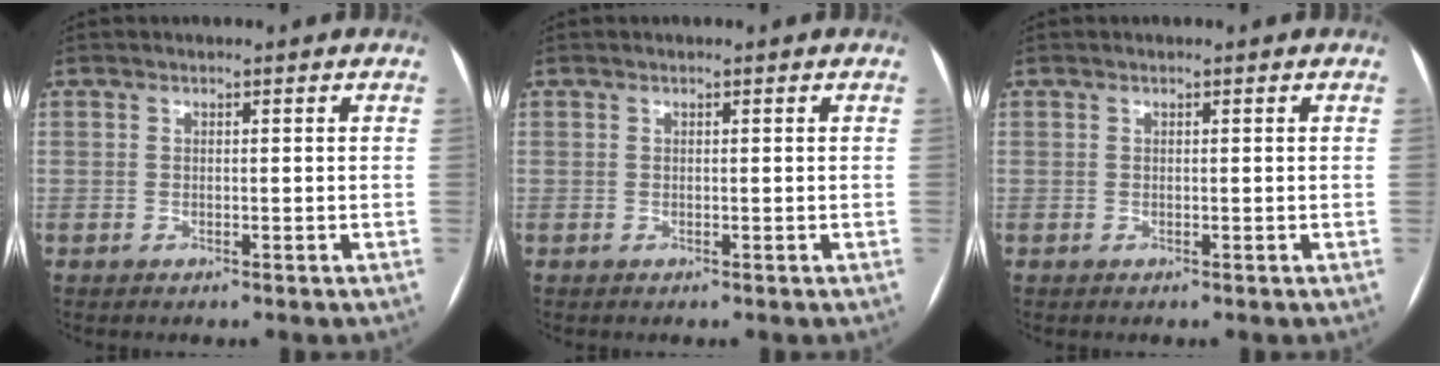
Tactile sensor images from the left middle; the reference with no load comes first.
{"total": 0.0}
{"total": 0.0}